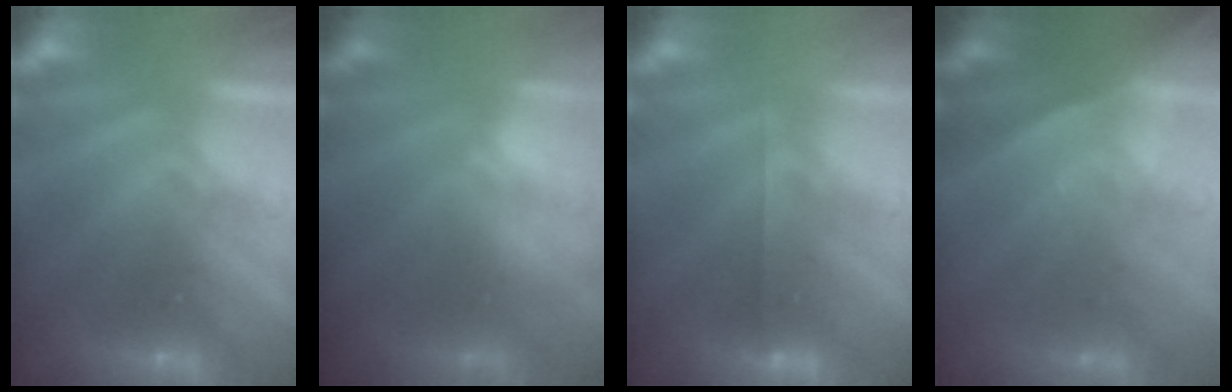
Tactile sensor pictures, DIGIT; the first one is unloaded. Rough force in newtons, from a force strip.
{"total": 3.8}
{"total": 2.6}
{"total": 1.4}